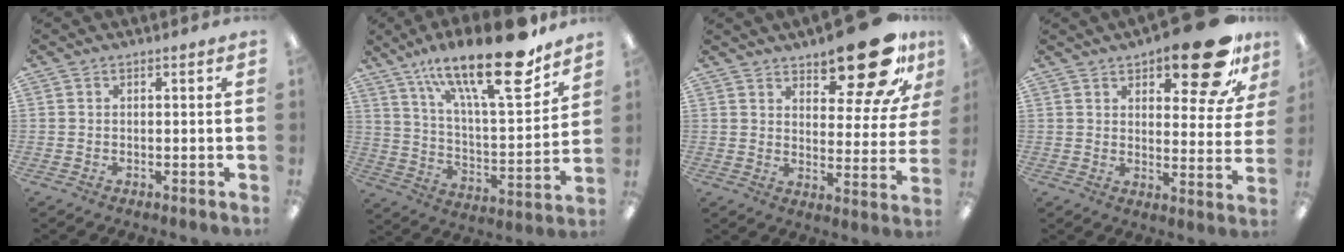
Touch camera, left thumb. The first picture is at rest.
{"total": 25.3, "force": [17.0, 7.1, 17.3], "torque": [-0.270, -0.103, 0.277]}
{"total": 19.0, "force": [13.9, 7.0, 10.9], "torque": [-0.137, -0.093, 0.229]}
{"total": 18.2, "force": [12.0, 6.6, 11.9], "torque": [-0.159, -0.068, 0.194]}